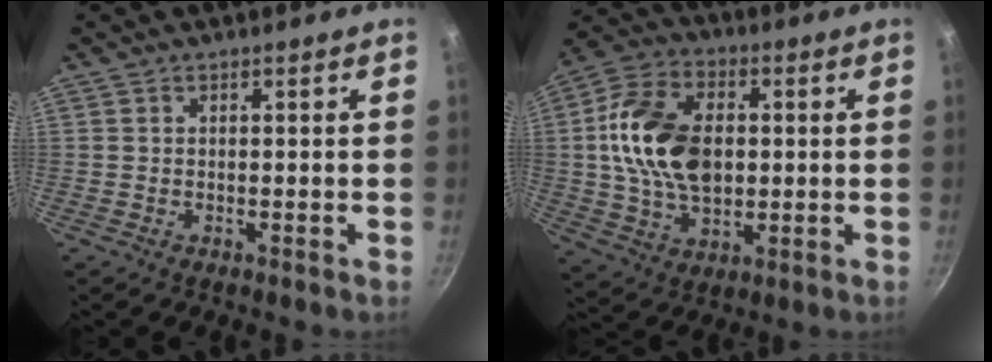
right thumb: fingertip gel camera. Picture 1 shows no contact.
{"total": 18.0, "force": [1.4, 11.9, 13.5], "torque": [-0.227, 0.010, 0.019]}